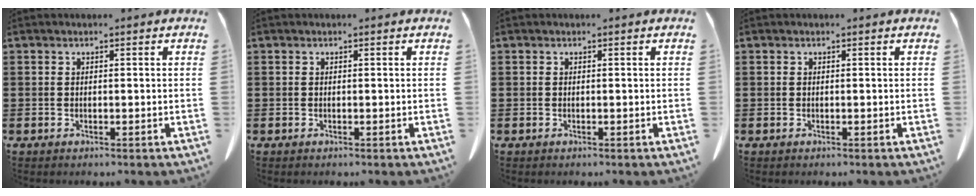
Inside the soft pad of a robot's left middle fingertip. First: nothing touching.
{"total": 0.0}
{"total": 0.0}
{"total": 0.0}